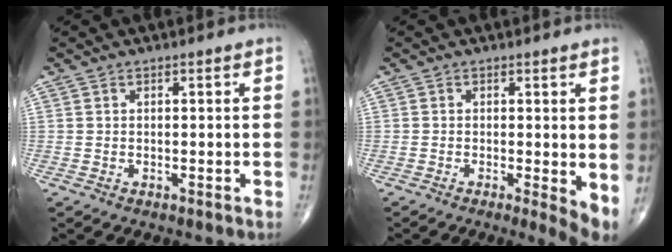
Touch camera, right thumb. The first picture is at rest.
{"total": 4.3, "force": [0.0, 1.4, 4.0], "torque": [-0.057, -0.011, -0.004]}